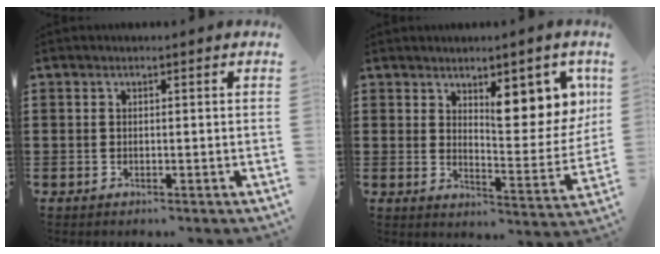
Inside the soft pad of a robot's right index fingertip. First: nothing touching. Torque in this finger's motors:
{"motor_torque": [0.94, 0.58, 0.45, 0.07]}